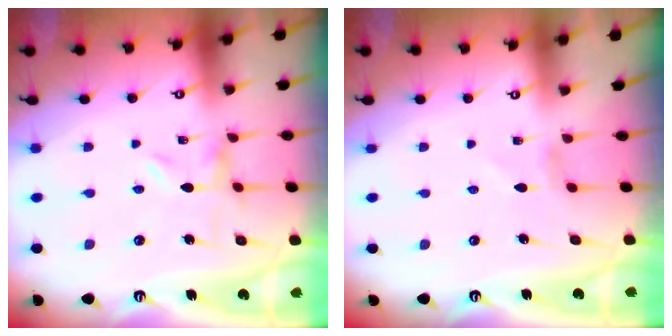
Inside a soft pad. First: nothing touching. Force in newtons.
{"total": 1.0, "press": 0.9, "slide": 0.2}